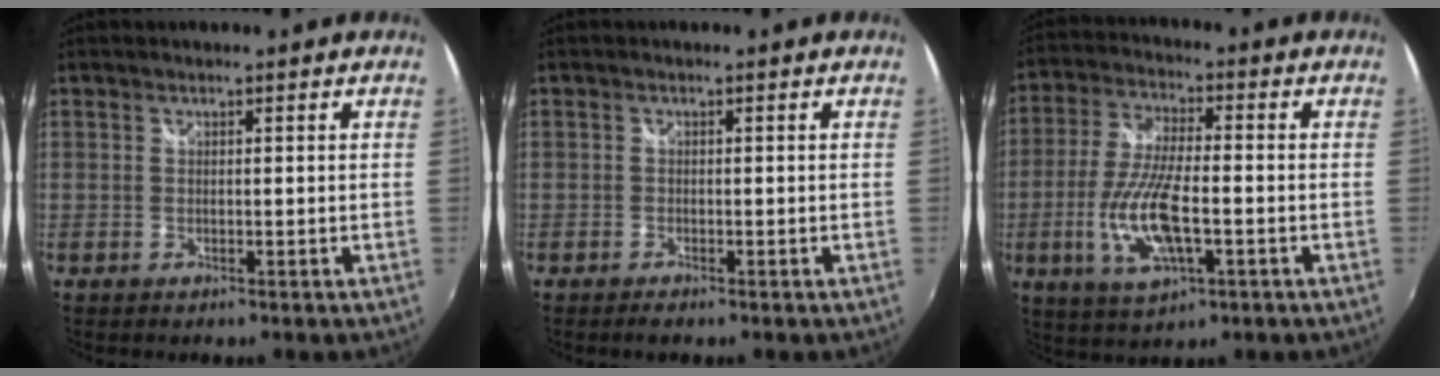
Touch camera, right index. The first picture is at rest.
{"total": 1.2, "force": [-1.0, 0.5, 0.6], "torque": [-0.012, -0.005, -0.018]}
{"total": 13.1, "force": [-3.5, 4.5, 11.8], "torque": [-0.246, -0.009, -0.065]}